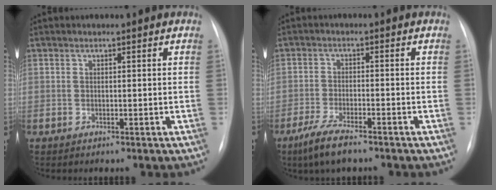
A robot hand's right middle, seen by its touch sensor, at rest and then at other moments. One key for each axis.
{"total": 6.1, "fx": -4.5, "fy": 1.2, "fz": 4.0, "tx": -0.089, "ty": -0.013, "tz": -0.079}